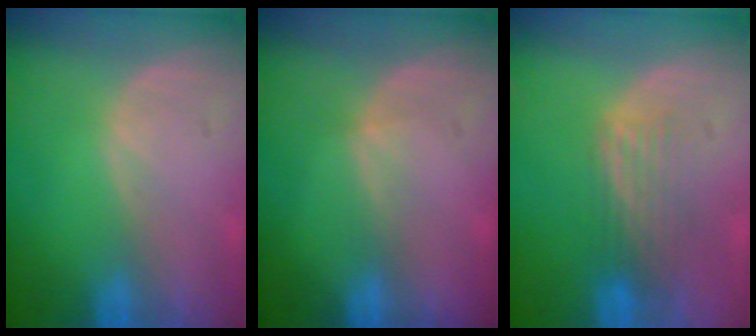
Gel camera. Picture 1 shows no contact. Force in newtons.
{"total": 1.3, "press": 0.9, "slide": 0.9}
{"total": 4.3, "press": 3.6, "slide": 2.4}